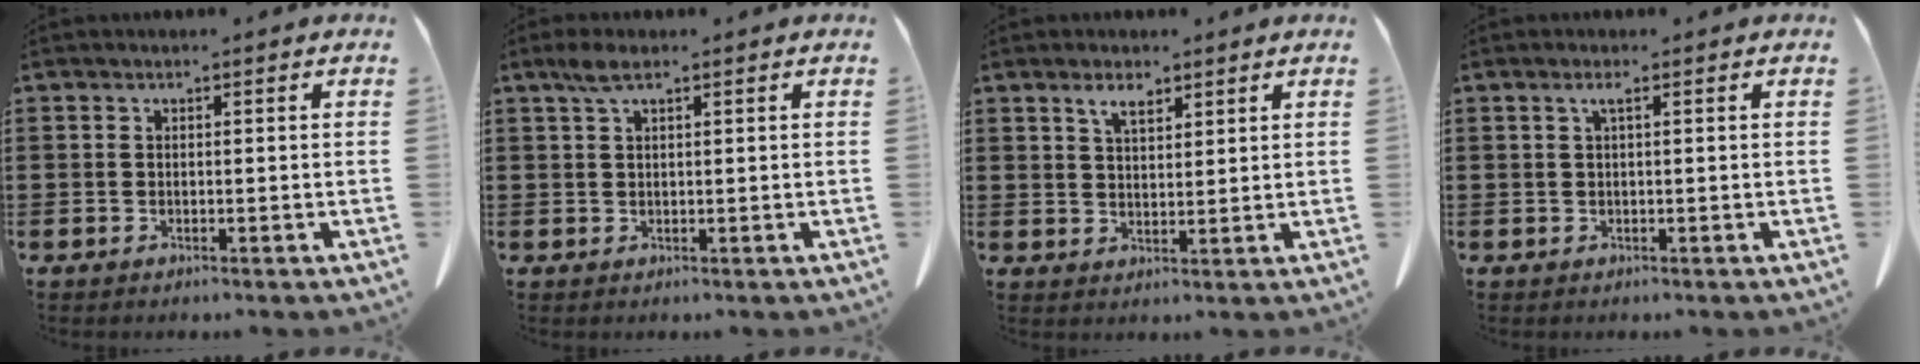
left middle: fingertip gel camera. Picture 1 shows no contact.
{"total": 2.6, "force": [1.4, 1.0, 2.0], "torque": [-0.045, 0.007, 0.023]}
{"total": 3.6, "force": [2.6, 1.3, 2.0], "torque": [-0.037, 0.002, 0.045]}
{"total": 1.3, "force": [0.4, 0.2, 1.2], "torque": [-0.025, 0.004, 0.007]}